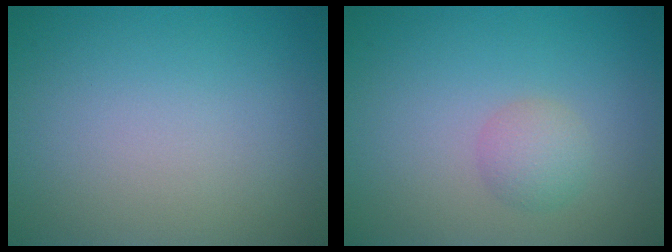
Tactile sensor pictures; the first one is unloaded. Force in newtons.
{"total": 1.9, "press": 1.9, "slide": 0.0}